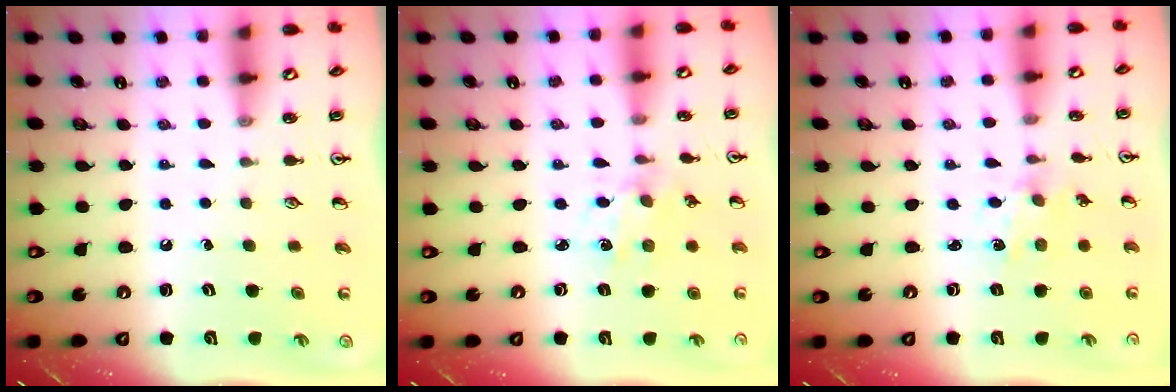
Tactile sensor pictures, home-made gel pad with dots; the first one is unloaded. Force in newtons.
{"total": 1.7, "press": 1.6, "slide": 0.1}
{"total": 1.1, "press": 1.1, "slide": 0.3}